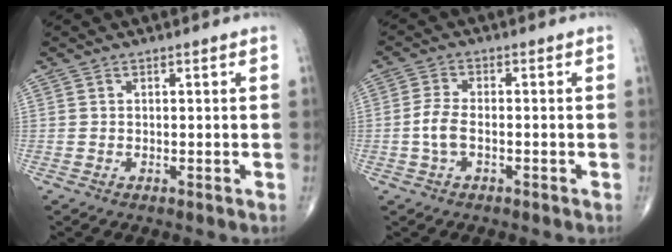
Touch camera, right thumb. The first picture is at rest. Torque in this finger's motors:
{"motor_torque": [-0.17, 0.24, 0.61, 0.09, 0.16]}